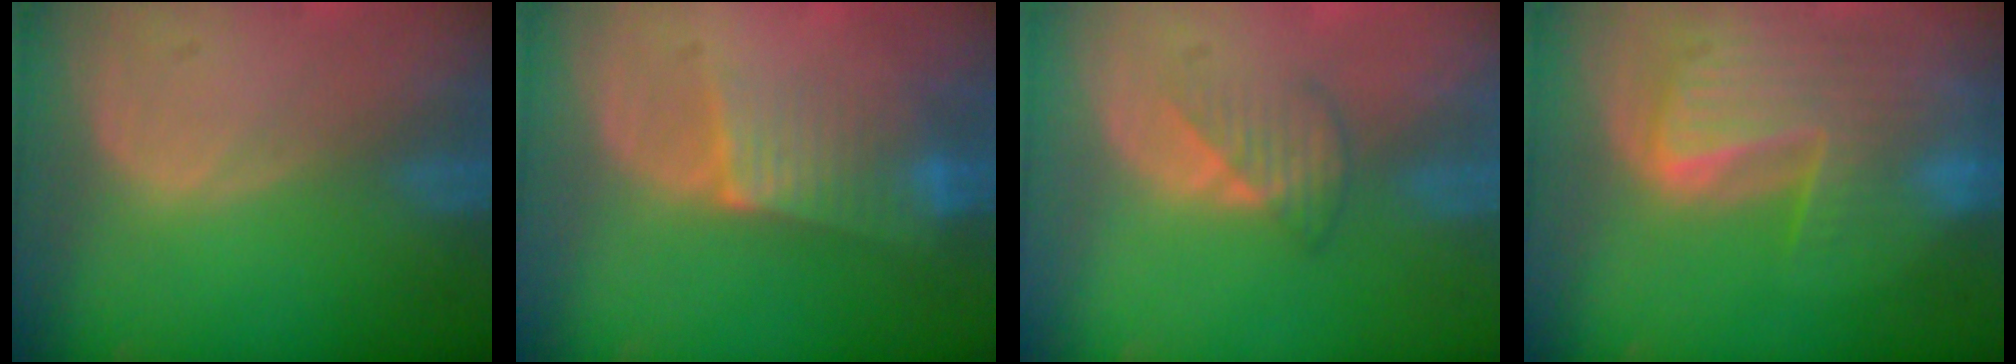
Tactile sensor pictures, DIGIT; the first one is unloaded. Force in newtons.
{"total": 6.3, "press": 5.6, "slide": 3.0}
{"total": 3.4, "press": 3.2, "slide": 1.3}
{"total": 9.8, "press": 8.4, "slide": 5.0}